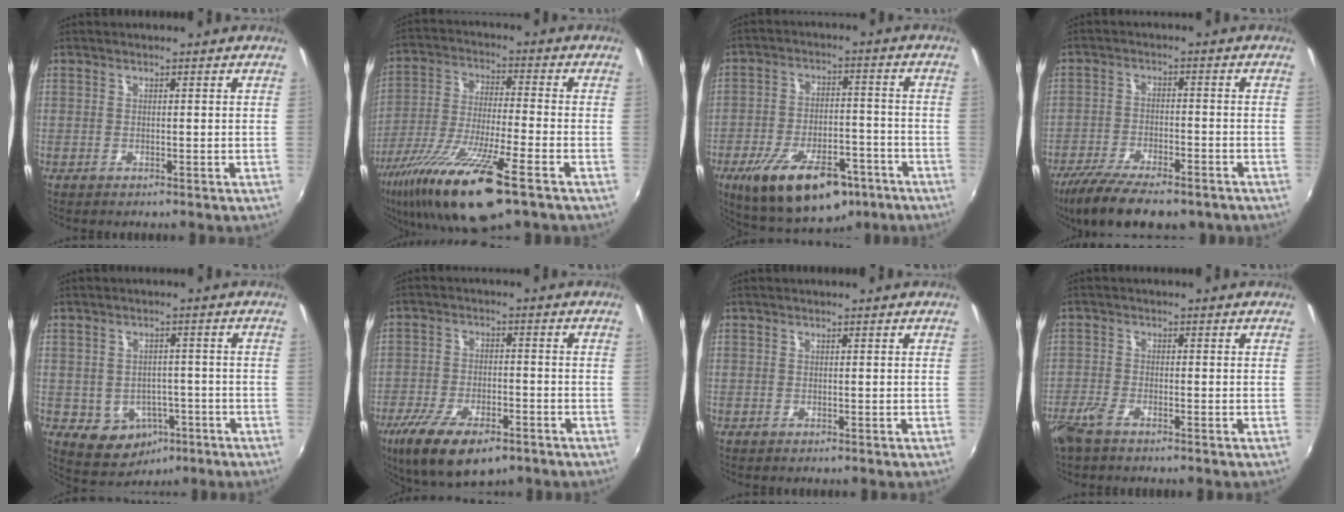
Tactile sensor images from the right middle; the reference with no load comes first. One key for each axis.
{"total": 19.1, "fx": -12.0, "fy": 2.9, "fz": 14.5, "tx": -0.289, "ty": -0.050, "tz": -0.221}
{"total": 19.3, "fx": -11.6, "fy": 8.5, "fz": 12.8, "tx": -0.234, "ty": -0.019, "tz": -0.169}
{"total": 15.2, "fx": -11.5, "fy": 4.9, "fz": 8.6, "tx": -0.181, "ty": -0.043, "tz": -0.186}
{"total": 7.8, "fx": -3.3, "fy": 6.5, "fz": 2.9, "tx": -0.066, "ty": 0.006, "tz": -0.025}
{"total": 14.4, "fx": -9.1, "fy": 5.8, "fz": 9.5, "tx": -0.201, "ty": -0.040, "tz": -0.156}
{"total": 0.0}
{"total": 4.0, "fx": -3.0, "fy": 1.2, "fz": 2.3, "tx": -0.065, "ty": -0.006, "tz": -0.065}